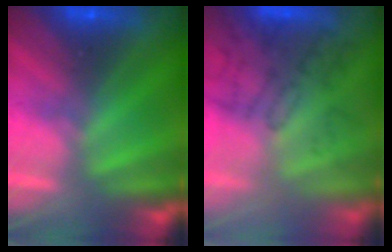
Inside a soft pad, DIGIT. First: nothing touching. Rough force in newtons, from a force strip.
{"total": 3.6}